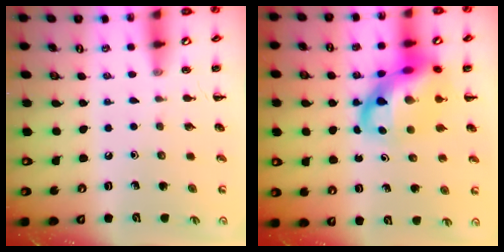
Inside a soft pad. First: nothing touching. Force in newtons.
{"total": 15.2, "press": 14.7, "slide": 3.8}